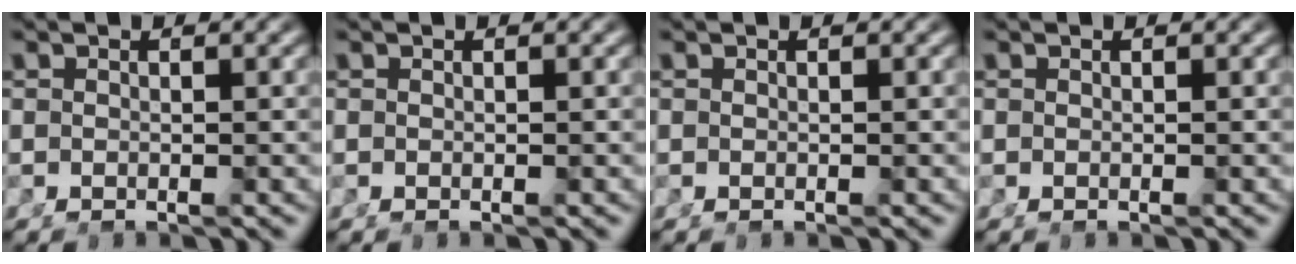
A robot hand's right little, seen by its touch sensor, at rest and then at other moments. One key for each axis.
{"total": 0.0}
{"total": 0.0}
{"total": 0.0}